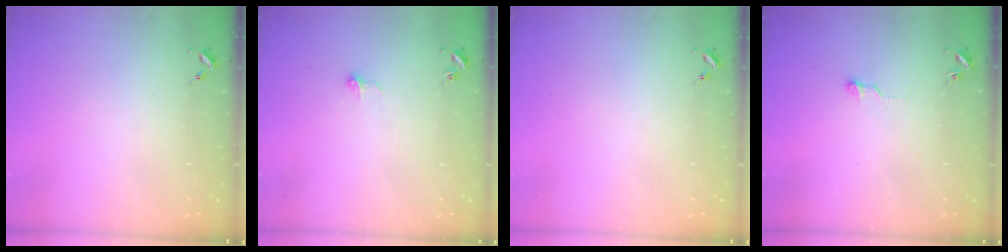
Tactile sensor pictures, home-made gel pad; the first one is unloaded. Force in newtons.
{"total": 4.2, "press": 4.2, "slide": 0.3}
{"total": 0.0}
{"total": 4.0, "press": 4.0, "slide": 0.4}